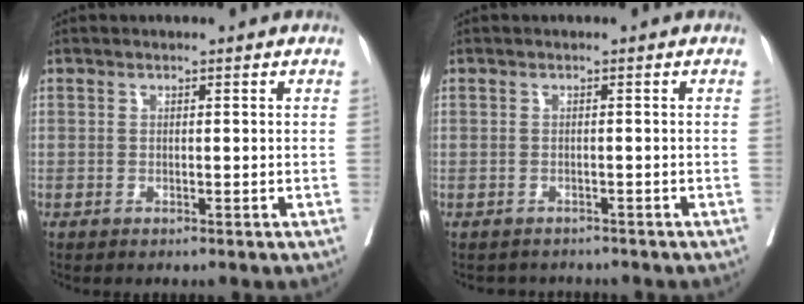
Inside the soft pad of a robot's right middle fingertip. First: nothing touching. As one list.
[{"total": 2.5, "force": [-2.3, 1.1, -0.2], "torque": [0.004, -0.001, -0.036]}]